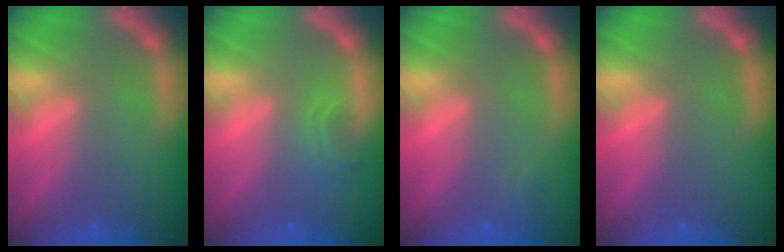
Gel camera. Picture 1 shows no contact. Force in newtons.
{"total": 1.9}
{"total": 0.9}
{"total": 0.0}